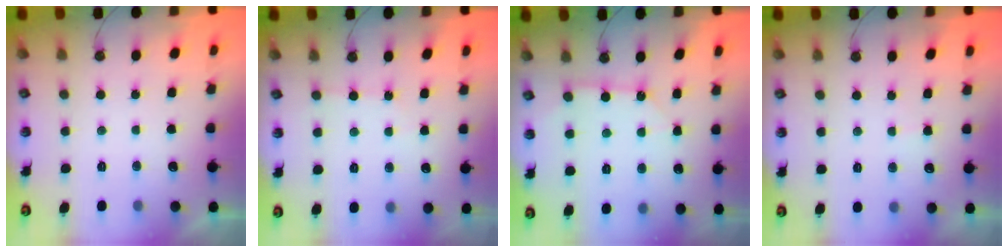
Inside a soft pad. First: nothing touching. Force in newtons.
{"total": 2.6, "press": 2.6, "slide": 0.3}
{"total": 5.1, "press": 5.1, "slide": 0.2}
{"total": 3.4, "press": 3.4, "slide": 0.3}